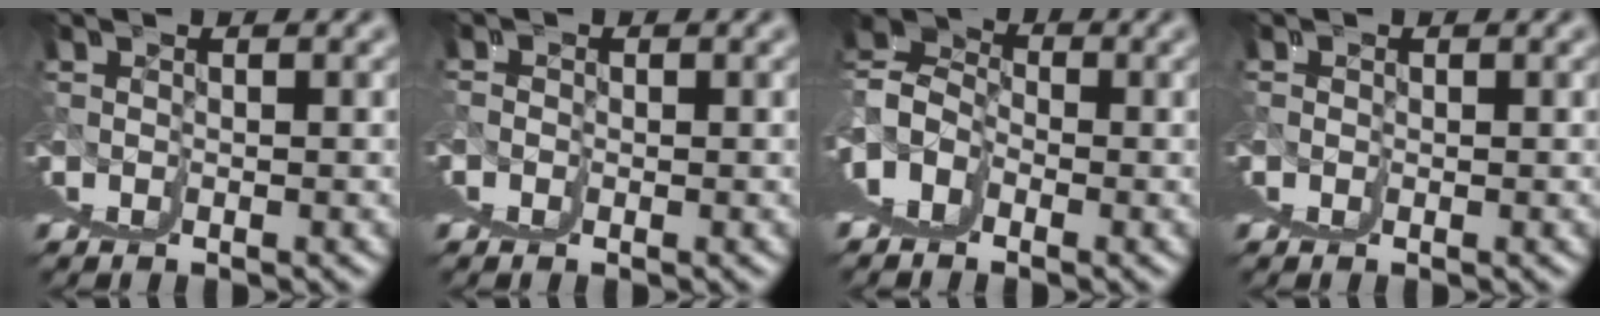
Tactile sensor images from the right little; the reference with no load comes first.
{"total": 0.8, "force": [0.7, 0.0, -0.3], "torque": [0.010, 0.006, 0.008]}
{"total": 8.1, "force": [2.6, 5.4, 5.5], "torque": [-0.073, 0.018, 0.031]}
{"total": 0.0}